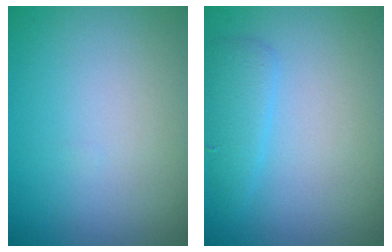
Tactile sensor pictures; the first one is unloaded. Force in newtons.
{"total": 2.1, "press": 2.1, "slide": 0.2}